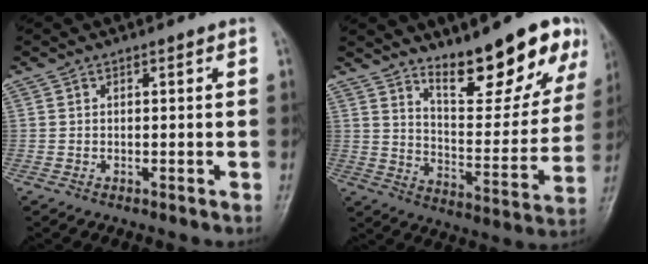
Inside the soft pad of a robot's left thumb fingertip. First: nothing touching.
{"total": 17.3, "force": [11.9, 5.2, 11.5], "torque": [-0.109, -0.080, 0.185]}